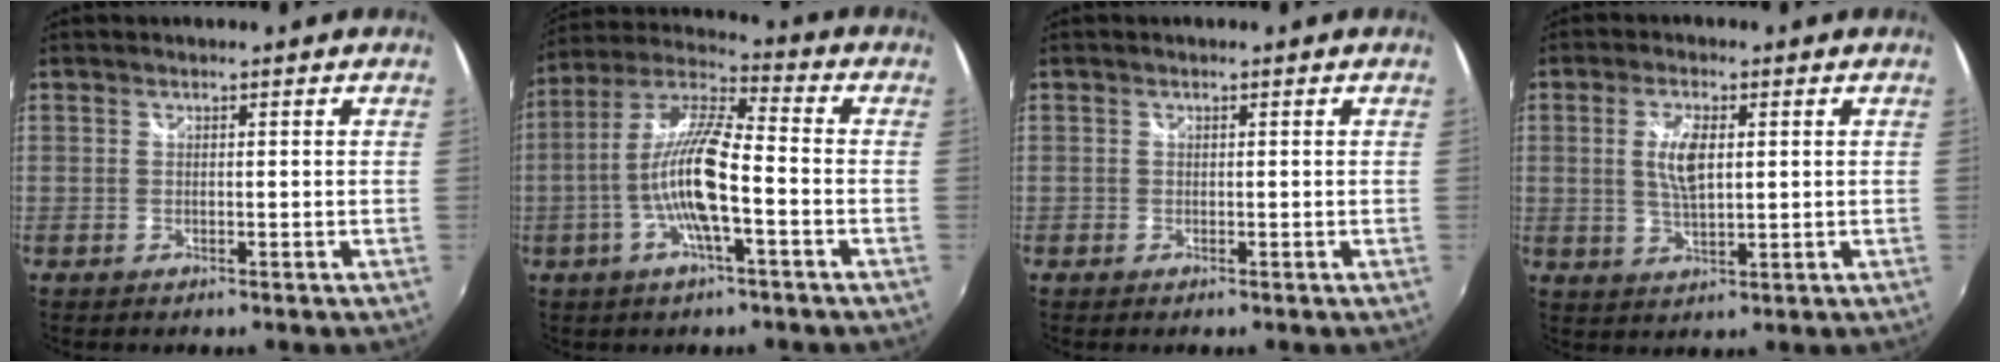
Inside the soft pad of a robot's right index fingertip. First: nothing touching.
{"total": 13.1, "force": [-3.7, 2.4, 12.3], "torque": [-0.238, 0.001, -0.068]}
{"total": 0.6, "force": [-0.3, 0.5, 0.0], "torque": [0.000, 0.001, -0.005]}
{"total": 5.9, "force": [1.0, 2.4, 5.3], "torque": [-0.102, 0.001, 0.020]}